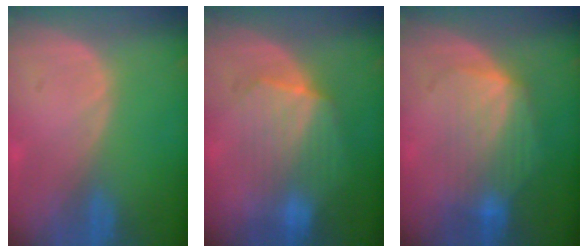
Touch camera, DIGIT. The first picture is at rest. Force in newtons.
{"total": 7.1, "press": 6.9, "slide": 1.3}
{"total": 7.4, "press": 7.3, "slide": 1.4}